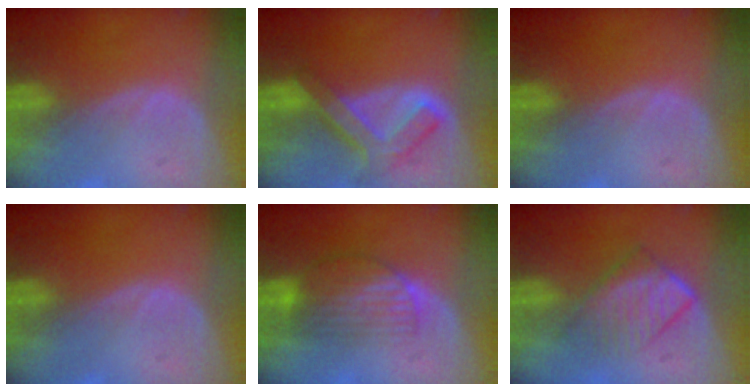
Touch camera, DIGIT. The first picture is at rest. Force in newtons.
{"total": 7.6, "press": 6.5, "slide": 4.0}
{"total": 0.0}
{"total": 0.0}
{"total": 6.6, "press": 5.8, "slide": 3.1}
{"total": 6.9, "press": 6.0, "slide": 3.5}